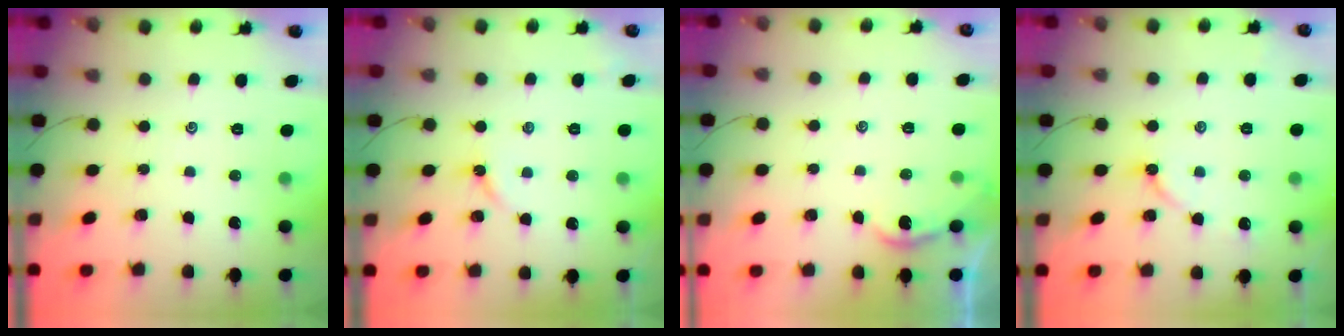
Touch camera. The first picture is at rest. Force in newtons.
{"total": 2.6, "press": 2.6, "slide": 0.4}
{"total": 1.2, "press": 1.2, "slide": 0.2}
{"total": 3.7, "press": 3.7, "slide": 0.4}